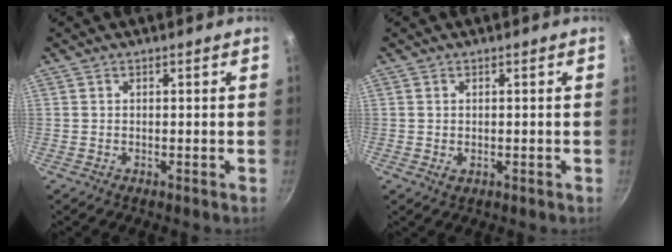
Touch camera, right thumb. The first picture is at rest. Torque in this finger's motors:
{"motor_torque": [-0.38, 0.18, -0.27, 0.05, -0.02]}